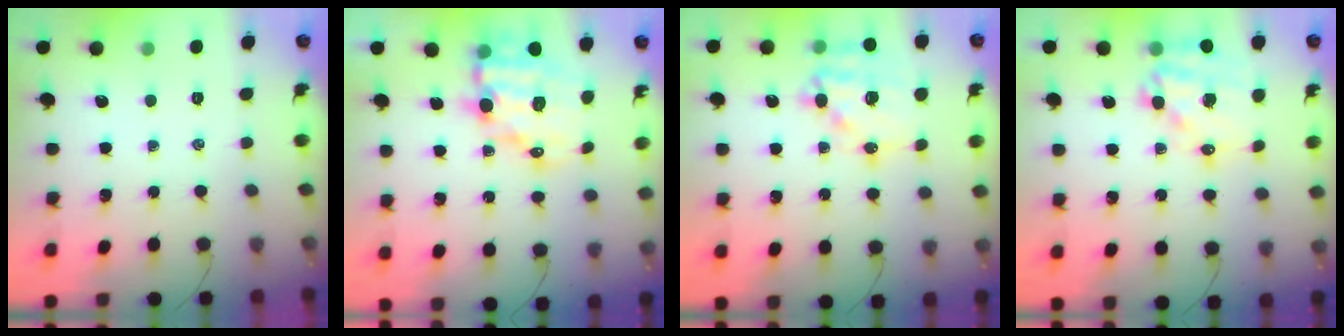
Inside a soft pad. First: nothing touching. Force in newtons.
{"total": 15.0, "press": 14.6, "slide": 3.4}
{"total": 15.6, "press": 15.3, "slide": 3.2}
{"total": 15.9, "press": 15.4, "slide": 3.8}